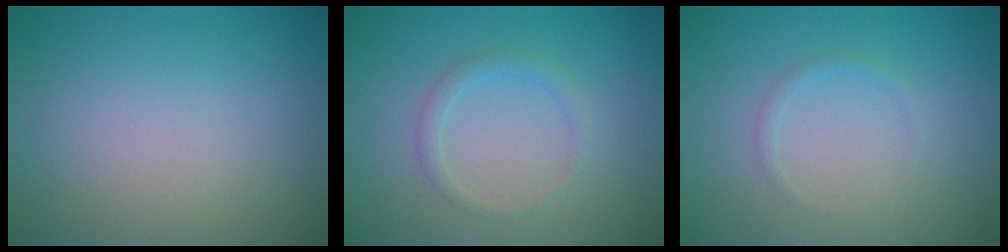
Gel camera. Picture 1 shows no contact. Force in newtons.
{"total": 1.3, "press": 1.3, "slide": 0.1}
{"total": 0.7, "press": 0.7, "slide": 0.0}